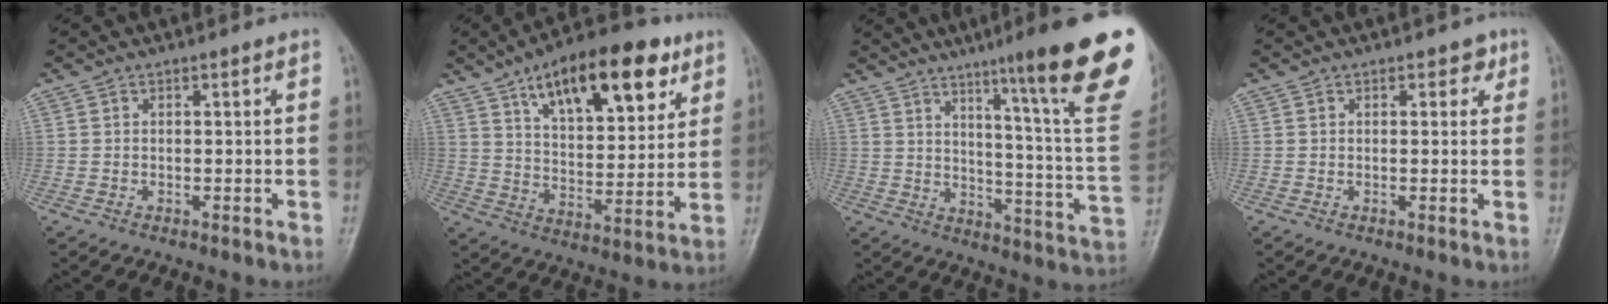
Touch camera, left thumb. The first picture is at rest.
{"total": 20.5, "force": [10.9, 8.9, 14.8], "torque": [-0.190, -0.031, 0.177]}
{"total": 24.1, "force": [13.8, 1.2, 19.8], "torque": [-0.245, -0.074, 0.187]}
{"total": 2.1, "force": [1.0, 1.5, 1.2], "torque": [0.005, -0.001, 0.007]}